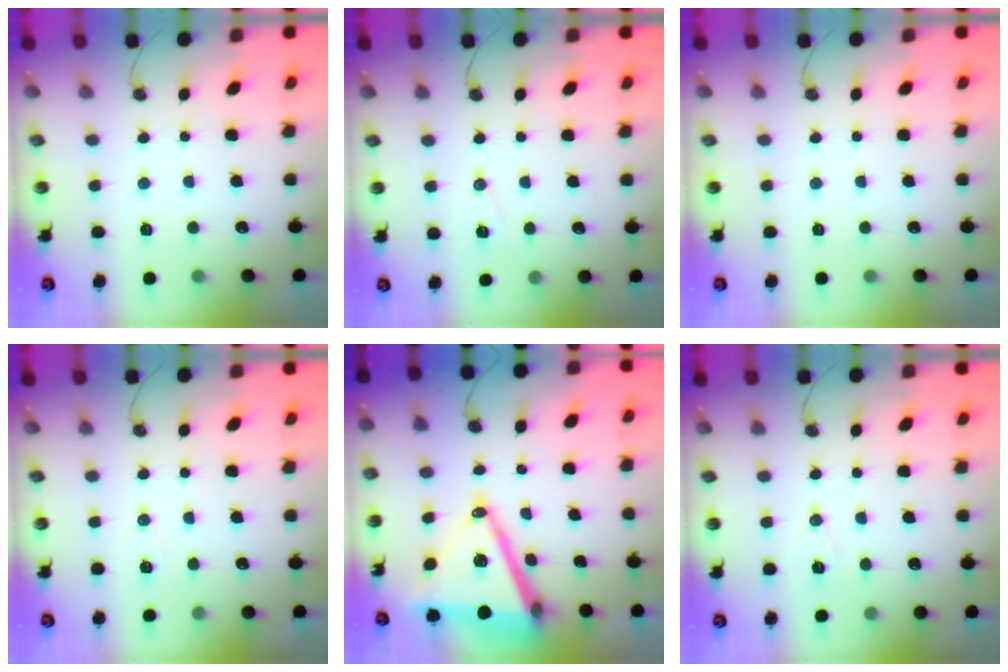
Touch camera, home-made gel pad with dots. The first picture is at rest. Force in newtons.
{"total": 6.5, "press": 4.8, "slide": 4.4}
{"total": 0.0}
{"total": 5.6, "press": 3.4, "slide": 4.4}
{"total": 18.9, "press": 18.5, "slide": 3.8}
{"total": 7.0, "press": 5.3, "slide": 4.6}